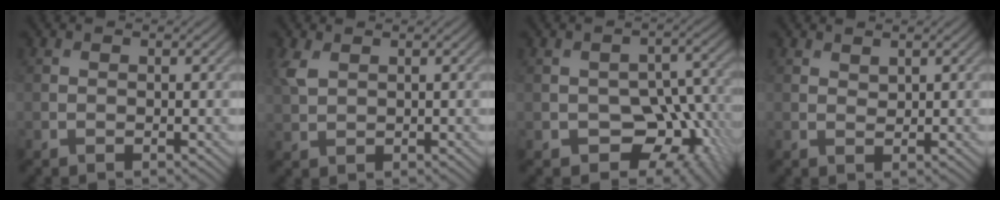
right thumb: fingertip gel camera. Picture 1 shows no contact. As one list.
[{"total": 2.5, "force": [1.3, 1.5, 1.6], "torque": [-0.048, 0.003, 0.029]}, {"total": 10.2, "force": [-4.0, 6.5, 6.6], "torque": [-0.091, -0.009, -0.062]}, {"total": 1.1, "force": [0.9, 0.4, 0.4], "torque": [-0.009, -0.002, 0.020]}]